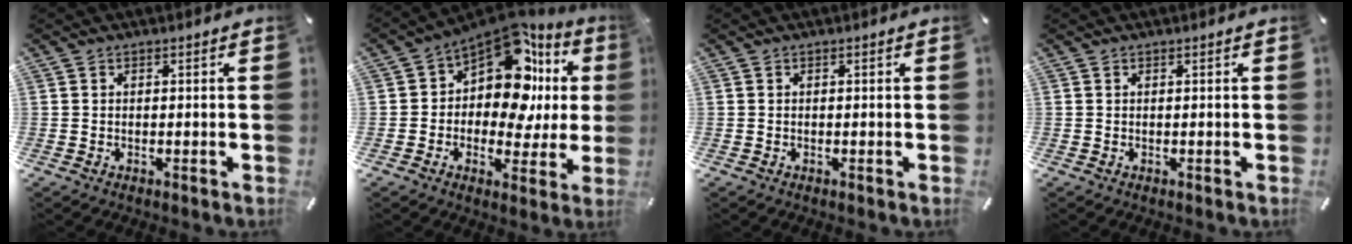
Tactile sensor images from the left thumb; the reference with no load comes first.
{"total": 15.8, "force": [6.1, 9.3, 11.2], "torque": [-0.176, -0.056, 0.102]}
{"total": 0.0}
{"total": 0.0}